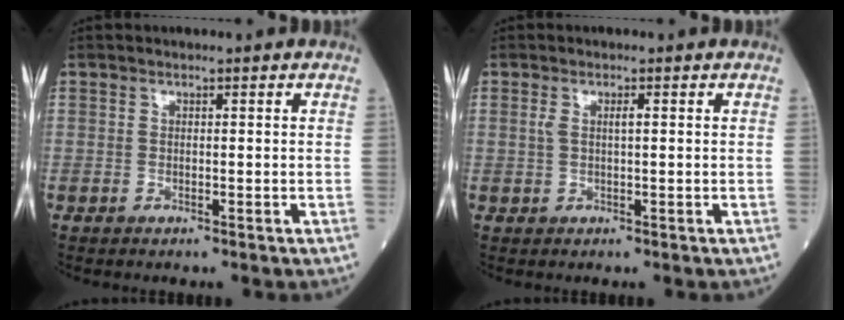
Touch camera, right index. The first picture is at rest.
{"total": 1.6, "force": [0.4, 0.3, 1.6], "torque": [-0.036, 0.006, 0.009]}